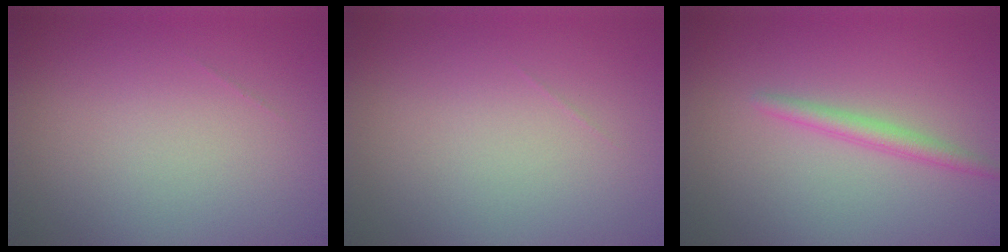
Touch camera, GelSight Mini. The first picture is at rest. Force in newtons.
{"total": 0.0}
{"total": 1.8, "press": 1.8, "slide": 0.0}